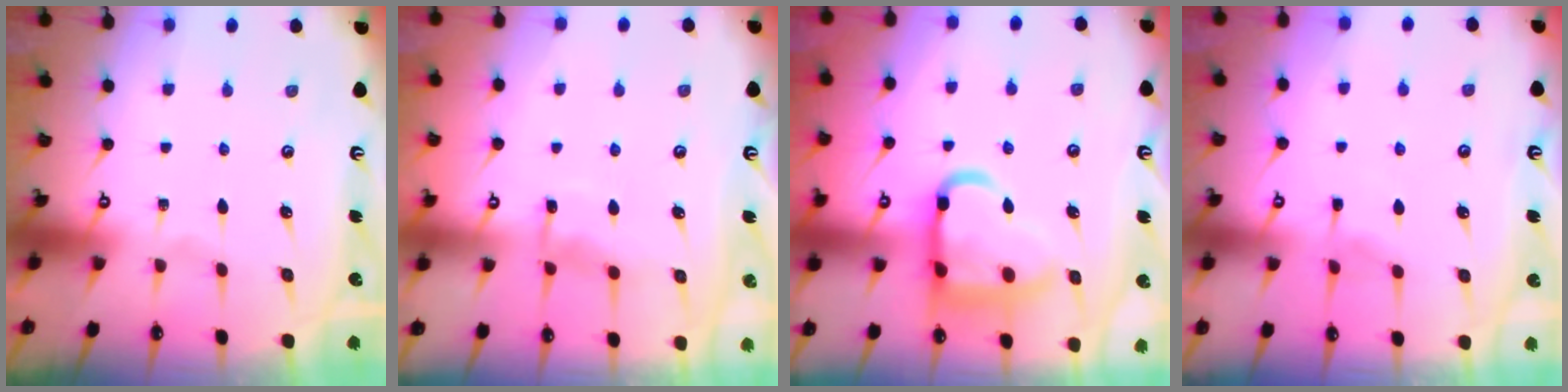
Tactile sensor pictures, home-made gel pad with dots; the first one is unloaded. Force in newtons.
{"total": 6.5, "press": 6.5, "slide": 0.8}
{"total": 16.9, "press": 16.8, "slide": 1.7}
{"total": 2.8, "press": 2.7, "slide": 0.3}